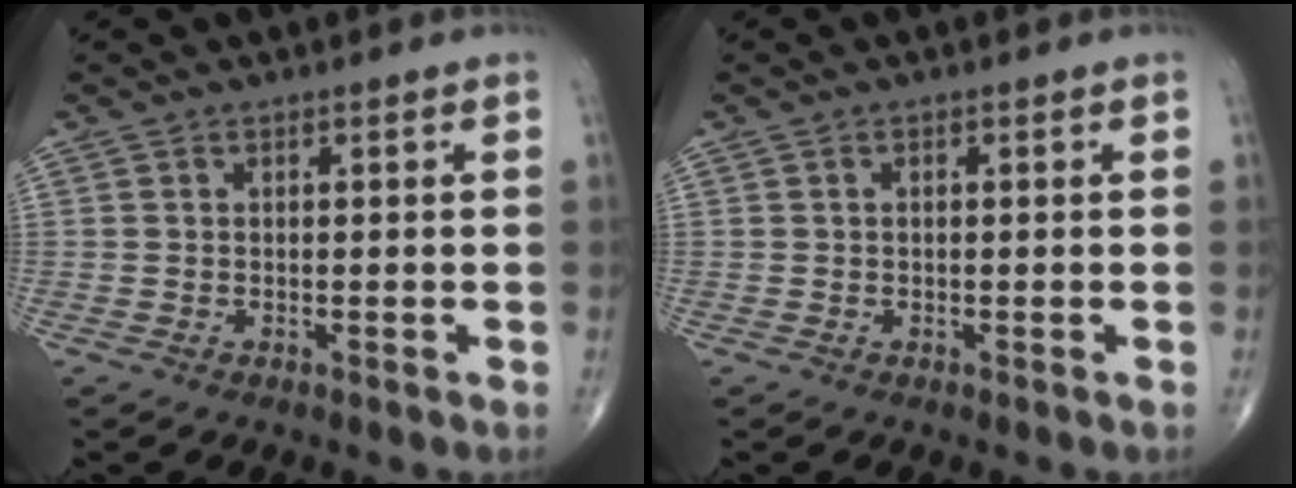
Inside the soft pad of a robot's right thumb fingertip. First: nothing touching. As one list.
[{"total": 0.0}]